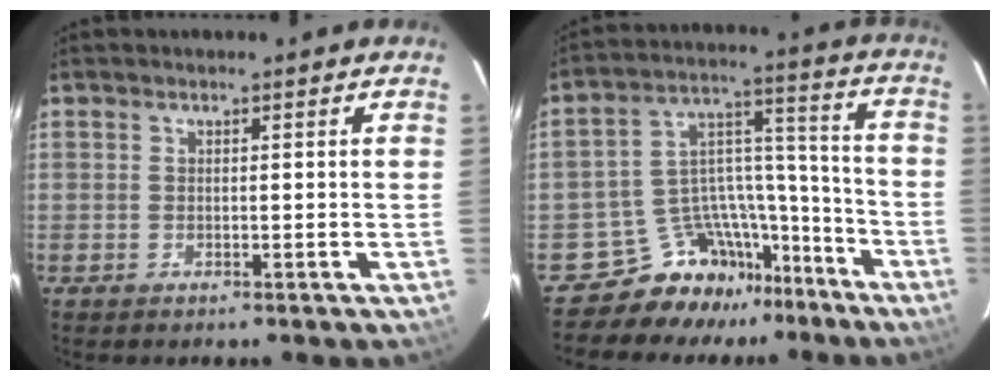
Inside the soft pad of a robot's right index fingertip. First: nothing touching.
{"total": 12.6, "force": [-10.9, 6.3, 1.3], "torque": [-0.020, 0.076, -0.178]}